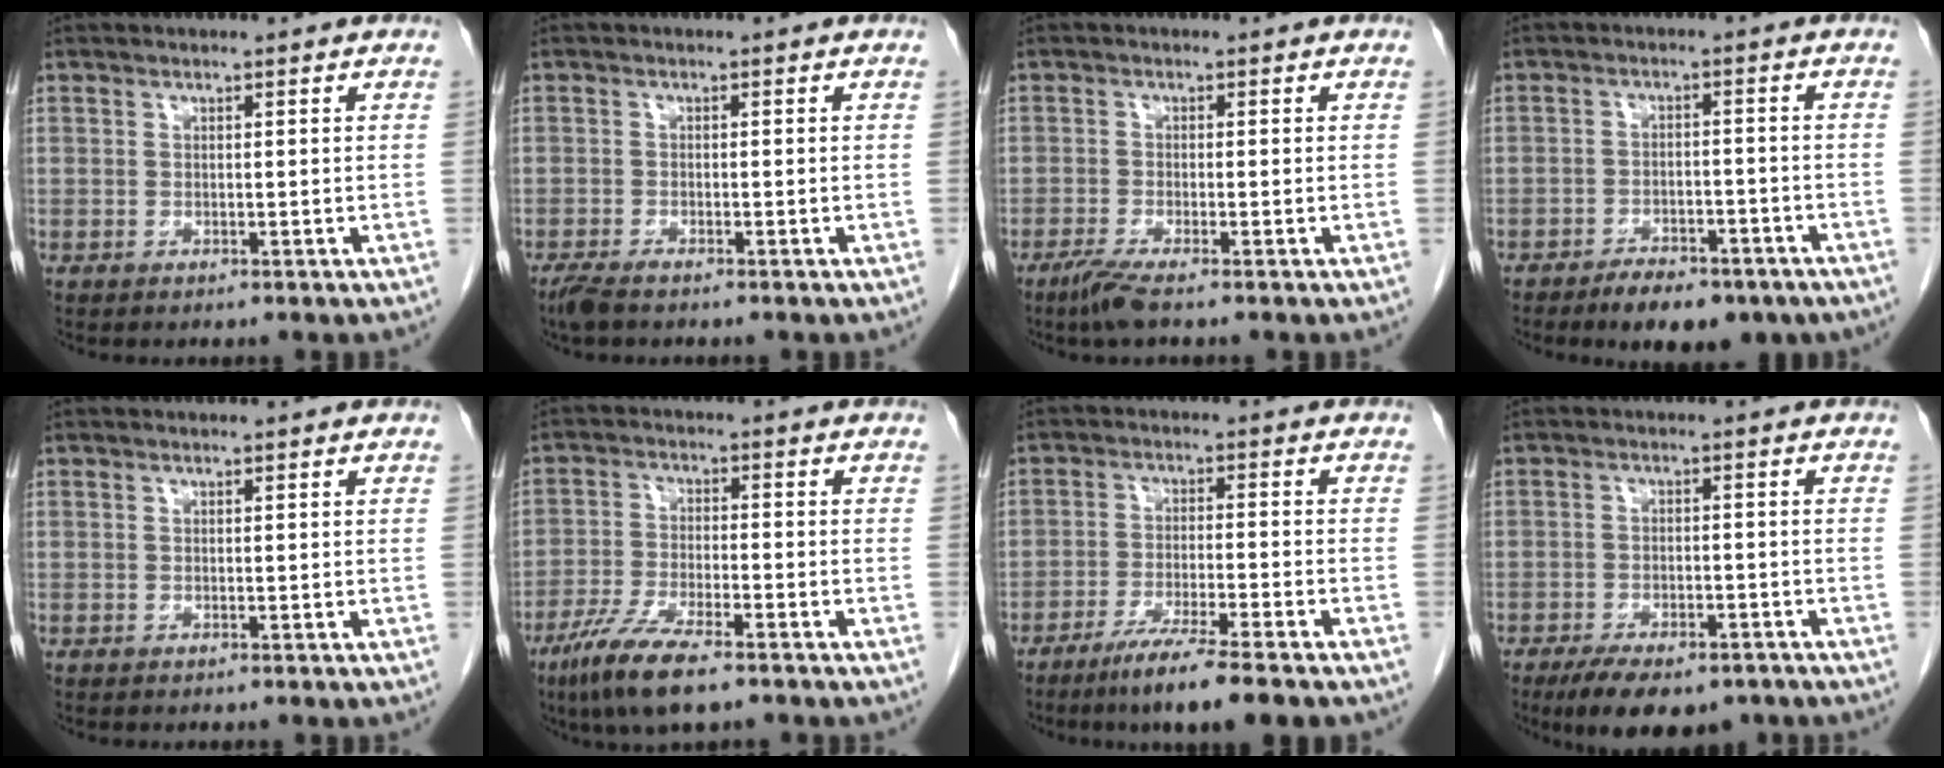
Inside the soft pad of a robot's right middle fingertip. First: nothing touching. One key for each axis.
{"total": 2.7, "fx": -2.1, "fy": 0.5, "fz": 1.5, "tx": -0.035, "ty": -0.008, "tz": -0.038}
{"total": 3.0, "fx": -2.2, "fy": -0.1, "fz": 2.1, "tx": -0.049, "ty": -0.010, "tz": -0.048}
{"total": 9.2, "fx": -6.8, "fy": 3.7, "fz": 4.9, "tx": -0.066, "ty": -0.001, "tz": -0.098}
{"total": 0.0}
{"total": 9.2, "fx": -6.4, "fy": 1.4, "fz": 6.5, "tx": -0.132, "ty": -0.023, "tz": -0.114}
{"total": 8.8, "fx": -6.5, "fy": -0.4, "fz": 5.9, "tx": -0.100, "ty": -0.025, "tz": -0.109}
{"total": 11.0, "fx": -8.2, "fy": 4.4, "fz": 5.8, "tx": -0.085, "ty": -0.005, "tz": -0.122}